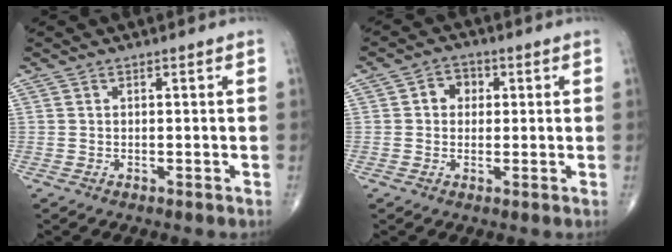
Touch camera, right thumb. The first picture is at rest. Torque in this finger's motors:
{"motor_torque": [0.24, 0.80, 0.20, 0.03, 0.01]}